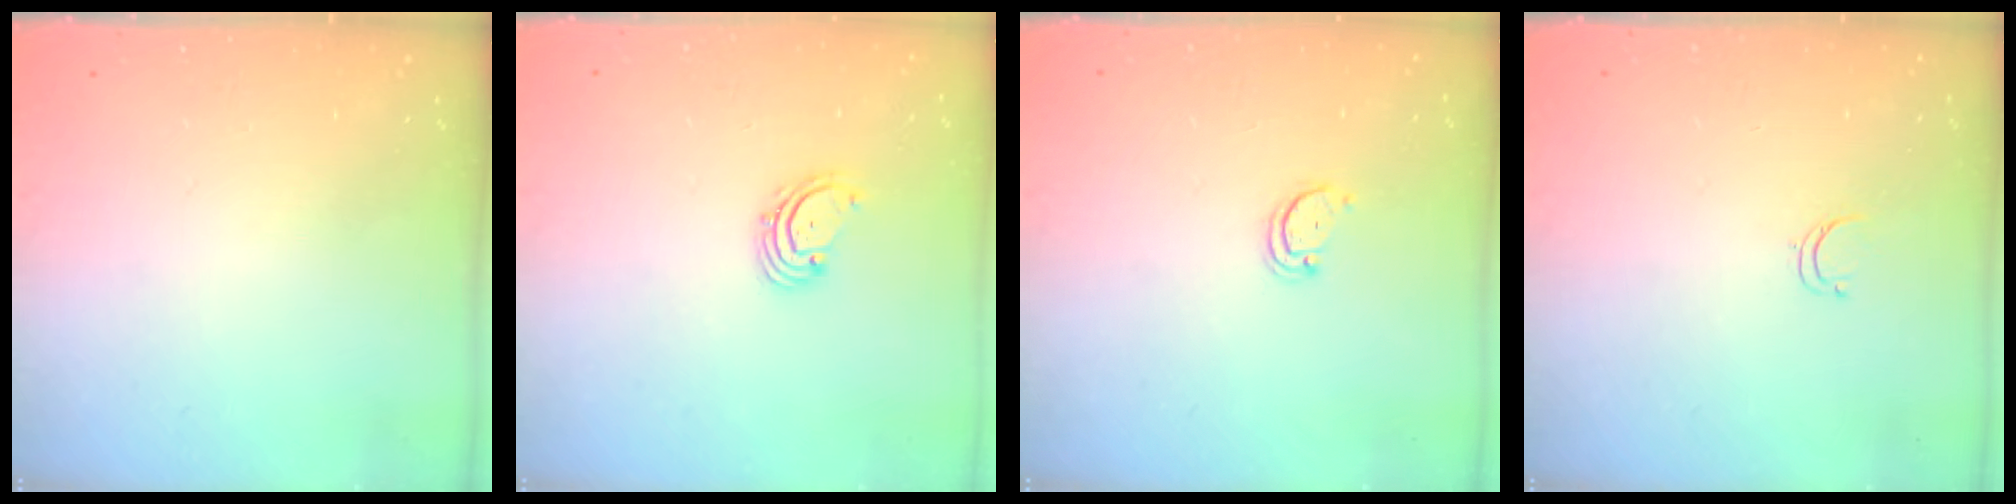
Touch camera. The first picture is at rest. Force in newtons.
{"total": 2.2, "press": 2.1, "slide": 0.7}
{"total": 2.2, "press": 2.2, "slide": 0.4}
{"total": 3.1, "press": 3.1, "slide": 0.4}